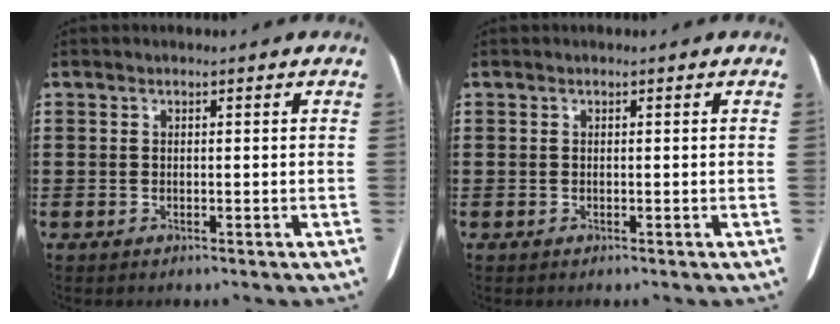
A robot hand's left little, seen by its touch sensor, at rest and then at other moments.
{"total": 0.0}